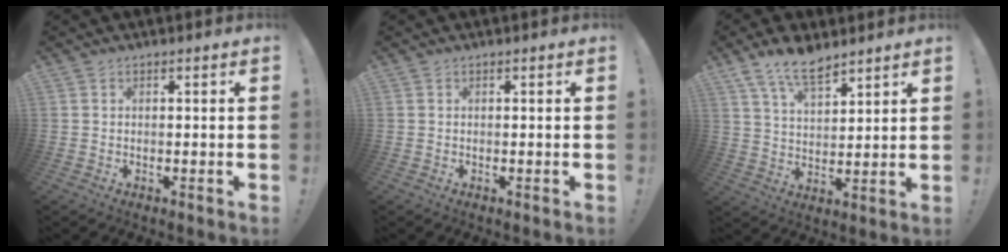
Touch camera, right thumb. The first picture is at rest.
{"total": 0.0}
{"total": 10.4, "force": [7.8, 4.2, 5.5], "torque": [-0.099, -0.039, 0.146]}